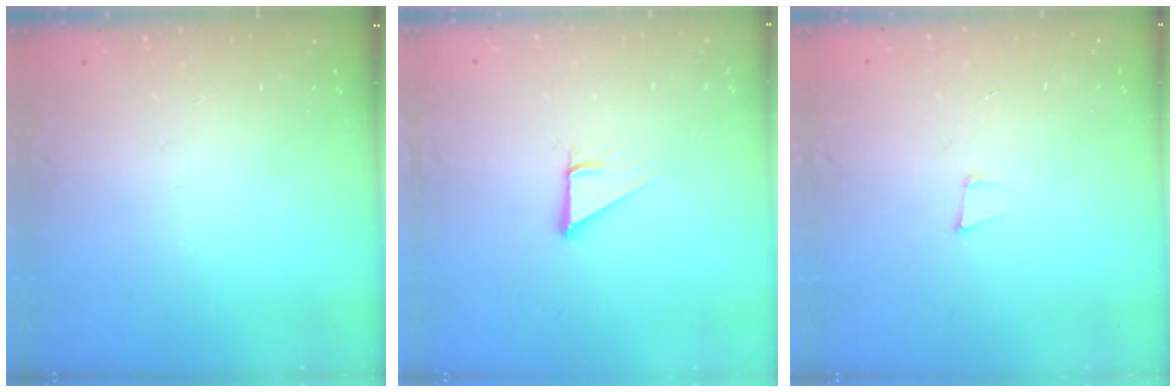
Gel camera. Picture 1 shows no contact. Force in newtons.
{"total": 3.7, "press": 3.7, "slide": 0.2}
{"total": 5.0, "press": 4.2, "slide": 2.7}